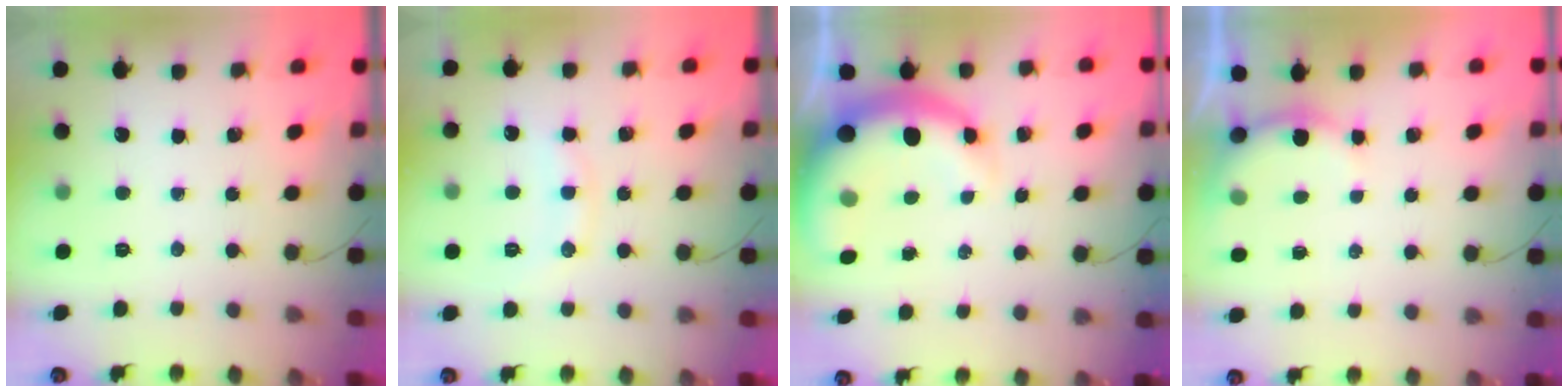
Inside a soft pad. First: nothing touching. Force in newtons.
{"total": 8.4, "press": 8.4, "slide": 1.0}
{"total": 8.1, "press": 7.9, "slide": 1.7}
{"total": 3.8, "press": 3.7, "slide": 0.6}